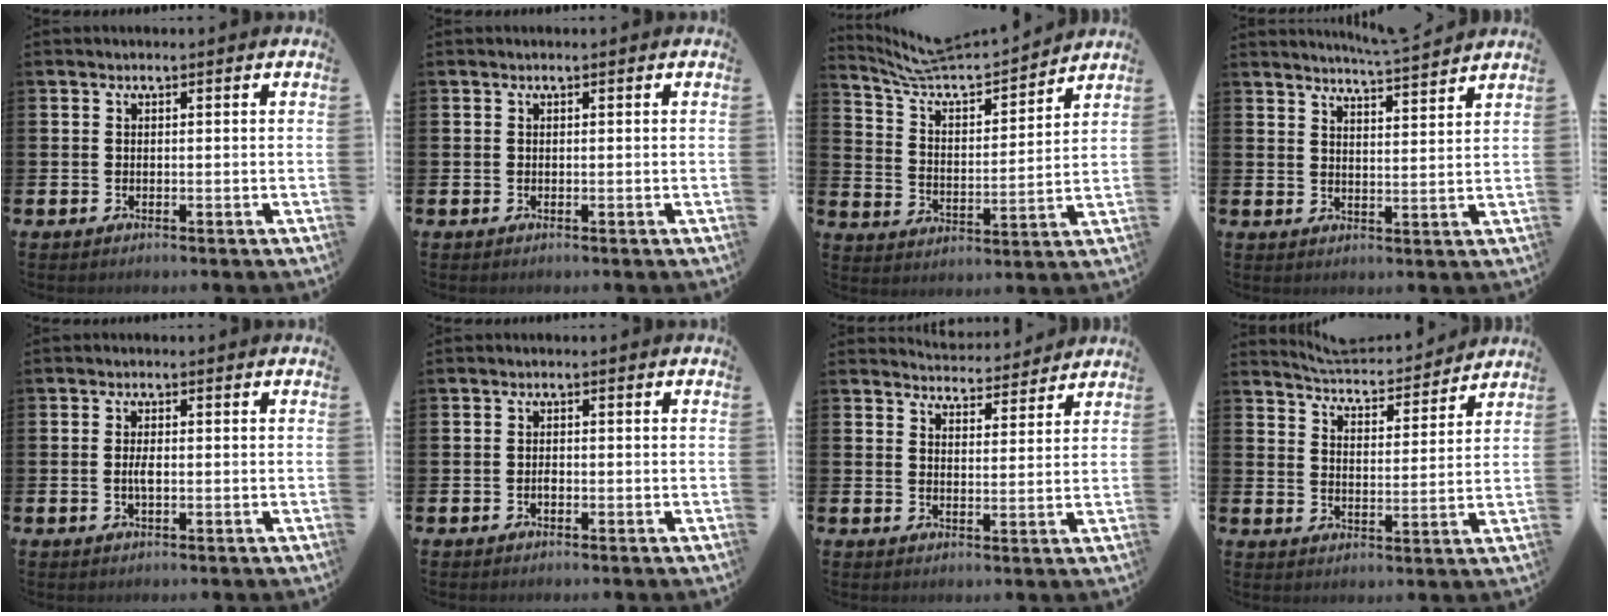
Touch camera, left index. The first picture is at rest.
{"total": 0.0}
{"total": 8.0, "force": [7.6, 1.2, 1.9], "torque": [-0.073, -0.065, 0.132]}
{"total": 4.9, "force": [4.8, -0.9, 0.5], "torque": [-0.016, -0.035, 0.082]}
{"total": 1.9, "force": [-0.2, 0.7, 1.8], "torque": [-0.032, 0.001, -0.005]}
{"total": 0.9, "force": [-0.4, 0.5, 0.6], "torque": [-0.011, -0.001, -0.008]}
{"total": 4.5, "force": [4.4, 0.6, -0.2], "torque": [0.003, -0.036, 0.076]}
{"total": 4.9, "force": [4.9, 0.5, 0.2], "torque": [-0.029, -0.041, 0.083]}